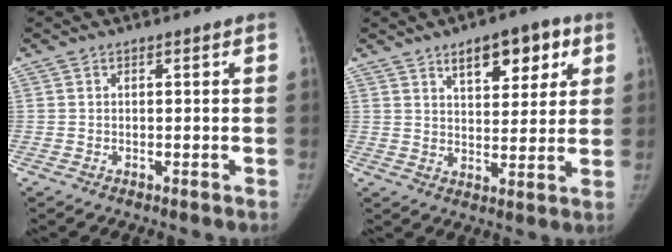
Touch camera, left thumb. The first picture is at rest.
{"total": 10.7, "force": [5.6, 5.2, 7.5], "torque": [-0.071, -0.021, 0.080]}